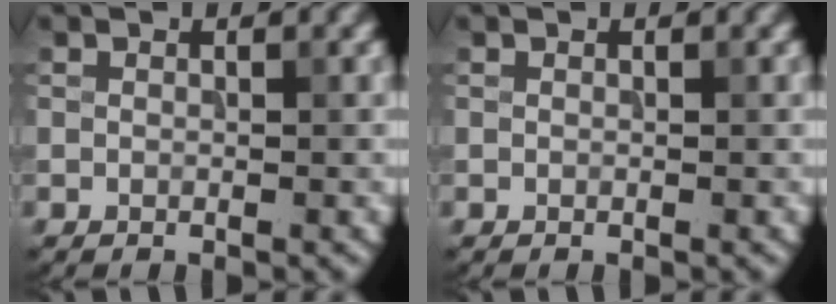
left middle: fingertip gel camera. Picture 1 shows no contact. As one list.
[{"total": 0.0}]